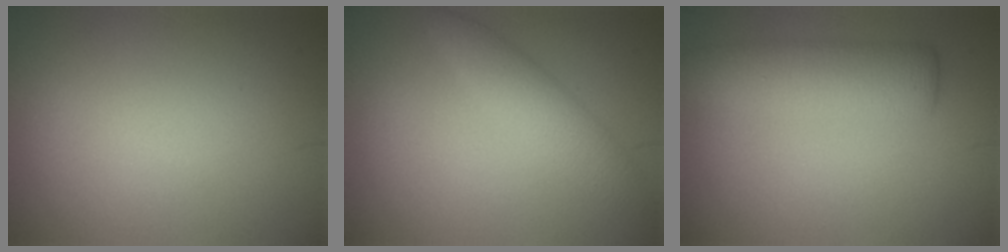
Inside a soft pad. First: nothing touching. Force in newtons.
{"total": 2.9, "press": 2.9, "slide": 0.1}
{"total": 4.5, "press": 4.5, "slide": 0.1}